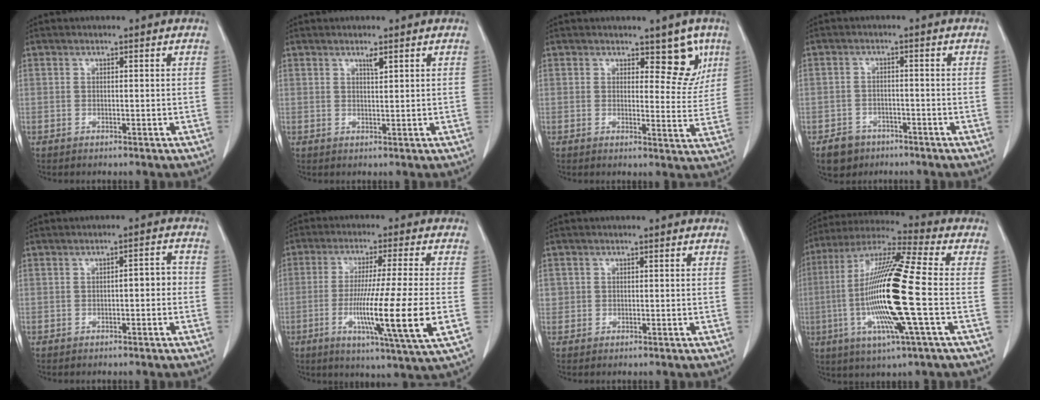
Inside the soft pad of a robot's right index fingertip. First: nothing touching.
{"total": 1.3, "force": [0.9, 0.1, 0.9], "torque": [-0.018, -0.004, 0.016]}
{"total": 5.6, "force": [3.3, 2.8, 3.5], "torque": [-0.020, -0.005, 0.040]}
{"total": 4.2, "force": [-2.7, 3.1, 0.6], "torque": [-0.013, 0.009, -0.039]}
{"total": 2.7, "force": [-0.6, 0.9, 2.5], "torque": [-0.035, 0.014, -0.006]}
{"total": 15.1, "force": [-3.3, -1.4, 14.7], "torque": [-0.261, -0.032, -0.061]}
{"total": 1.4, "force": [0.2, 1.3, 0.2], "torque": [0.008, 0.005, 0.001]}
{"total": 19.8, "force": [-3.0, 0.5, 19.6], "torque": [-0.400, -0.009, -0.066]}